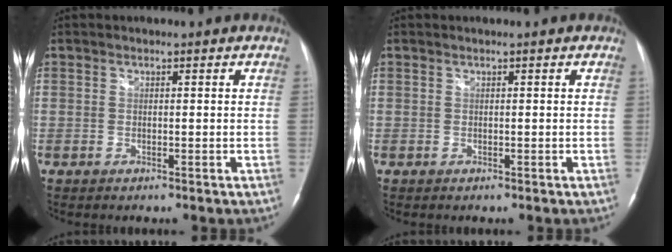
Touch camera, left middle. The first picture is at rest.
{"total": 0.0}